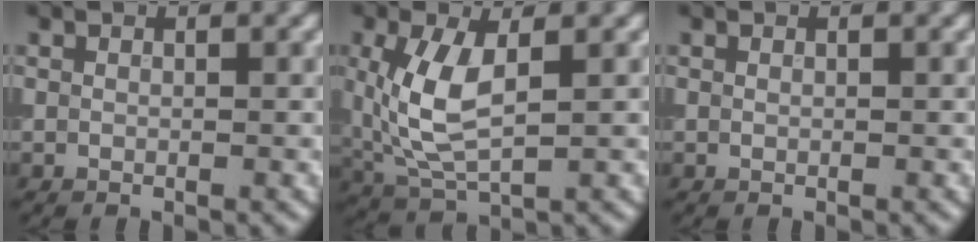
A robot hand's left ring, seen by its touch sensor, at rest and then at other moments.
{"total": 6.3, "force": [0.8, 2.9, 5.5], "torque": [-0.135, -0.002, 0.019]}
{"total": 0.0}